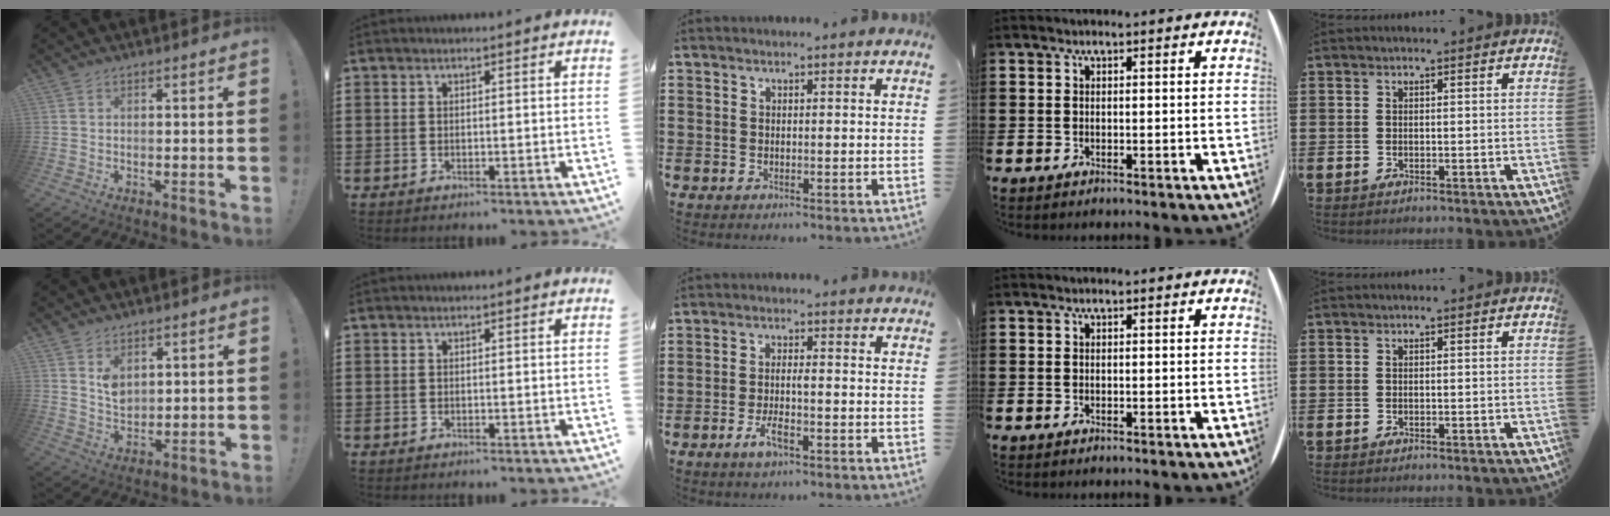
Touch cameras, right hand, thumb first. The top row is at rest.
{"thumb": {"total": 5.4, "force": [3.2, 3.5, 2.6], "torque": [-0.035, -0.021, 0.058]}, "middle": {"total": 3.4, "force": [-1.5, 0.9, 2.9], "torque": [-0.063, 0.000, -0.033]}}